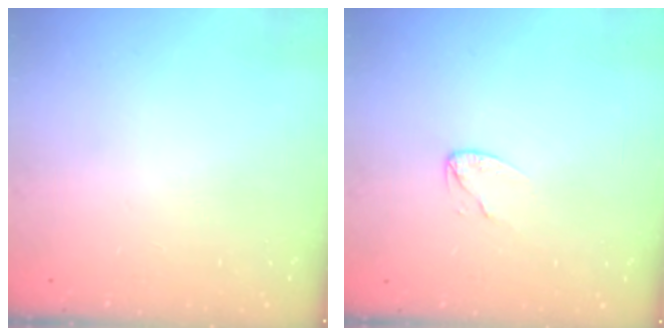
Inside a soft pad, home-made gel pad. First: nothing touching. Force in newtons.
{"total": 3.2, "press": 3.2, "slide": 0.3}